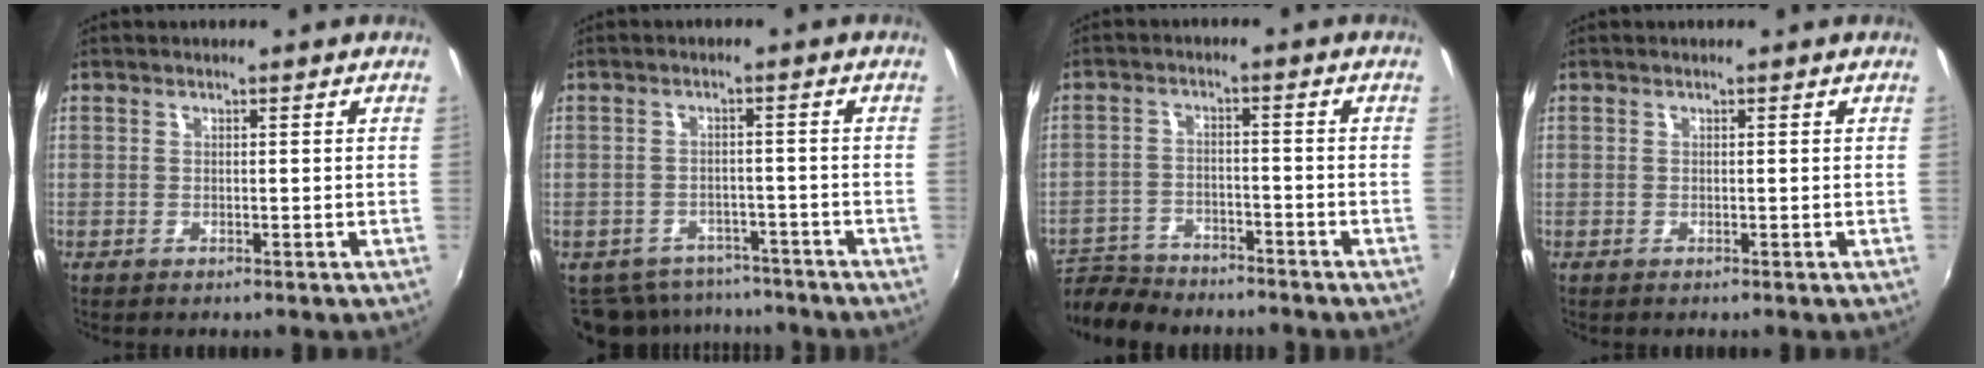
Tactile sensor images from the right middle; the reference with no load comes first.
{"total": 9.9, "force": [-8.1, 5.2, 2.4], "torque": [-0.065, -0.001, -0.106]}
{"total": 9.3, "force": [-8.3, 3.3, 2.6], "torque": [-0.076, -0.002, -0.141]}
{"total": 0.0}